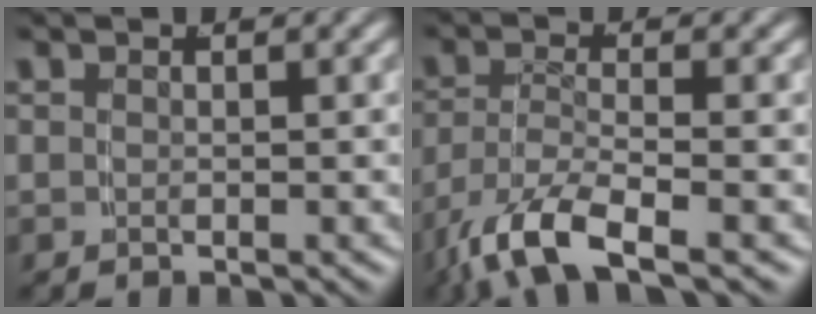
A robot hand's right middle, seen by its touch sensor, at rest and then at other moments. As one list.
[{"total": 5.6, "force": [-3.3, 2.0, 4.1], "torque": [-0.091, -0.033, -0.038]}]